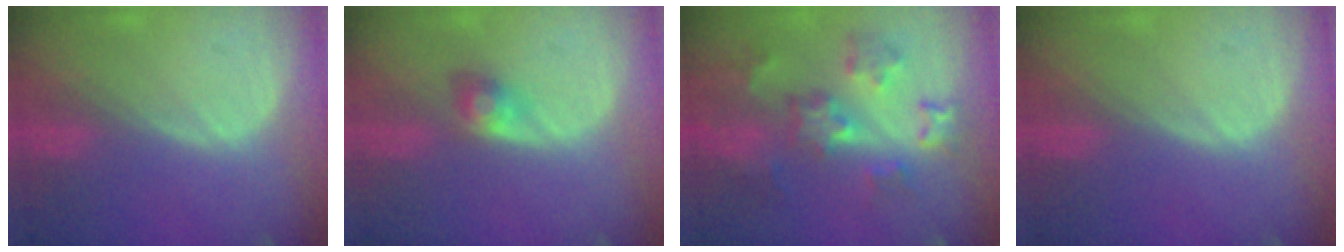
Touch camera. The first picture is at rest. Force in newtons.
{"total": 2.7, "press": 2.7, "slide": 0.1}
{"total": 8.8, "press": 7.8, "slide": 3.9}
{"total": 0.0}